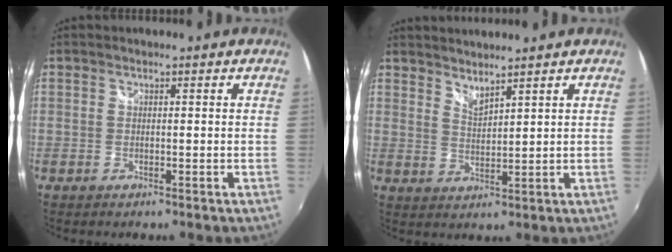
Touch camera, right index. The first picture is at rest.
{"total": 3.4, "force": [3.3, 0.1, 1.1], "torque": [-0.017, -0.006, 0.055]}